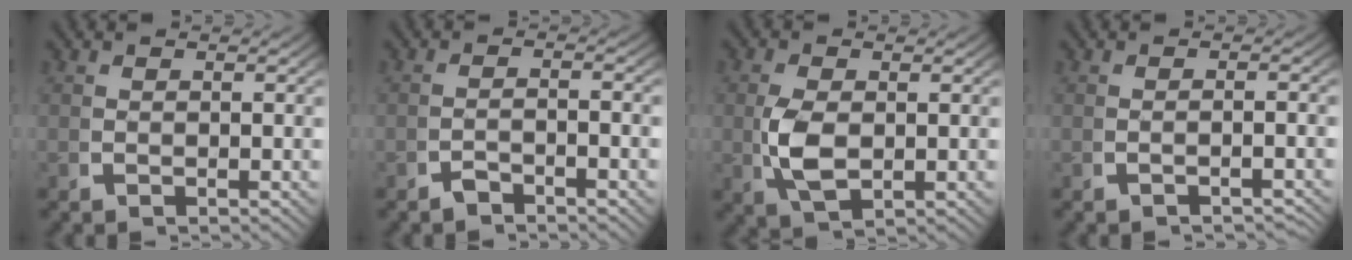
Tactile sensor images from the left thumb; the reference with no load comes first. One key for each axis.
{"total": 1.7, "fx": -1.6, "fy": 0.1, "fz": 0.7, "tx": -0.008, "ty": 0.006, "tz": -0.030}
{"total": 4.5, "fx": 0.0, "fy": 2.8, "fz": 3.6, "tx": -0.097, "ty": -0.016, "tz": 0.015}
{"total": 2.0, "fx": -1.8, "fy": 0.0, "fz": 0.8, "tx": -0.017, "ty": 0.007, "tz": -0.029}